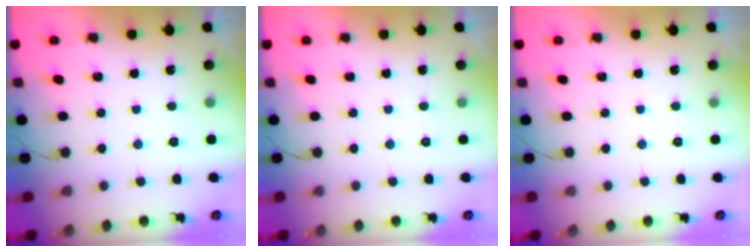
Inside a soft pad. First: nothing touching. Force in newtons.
{"total": 0.0}
{"total": 0.0}